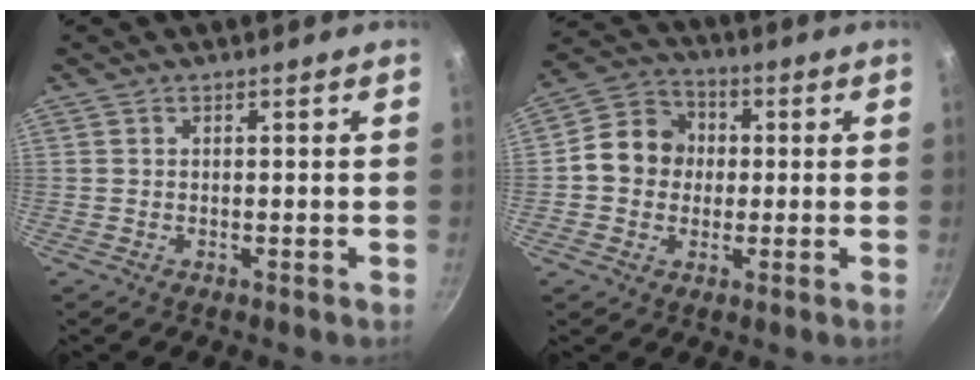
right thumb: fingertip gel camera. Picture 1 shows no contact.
{"total": 10.0, "force": [0.2, 8.9, 4.6], "torque": [-0.043, 0.018, -0.019]}